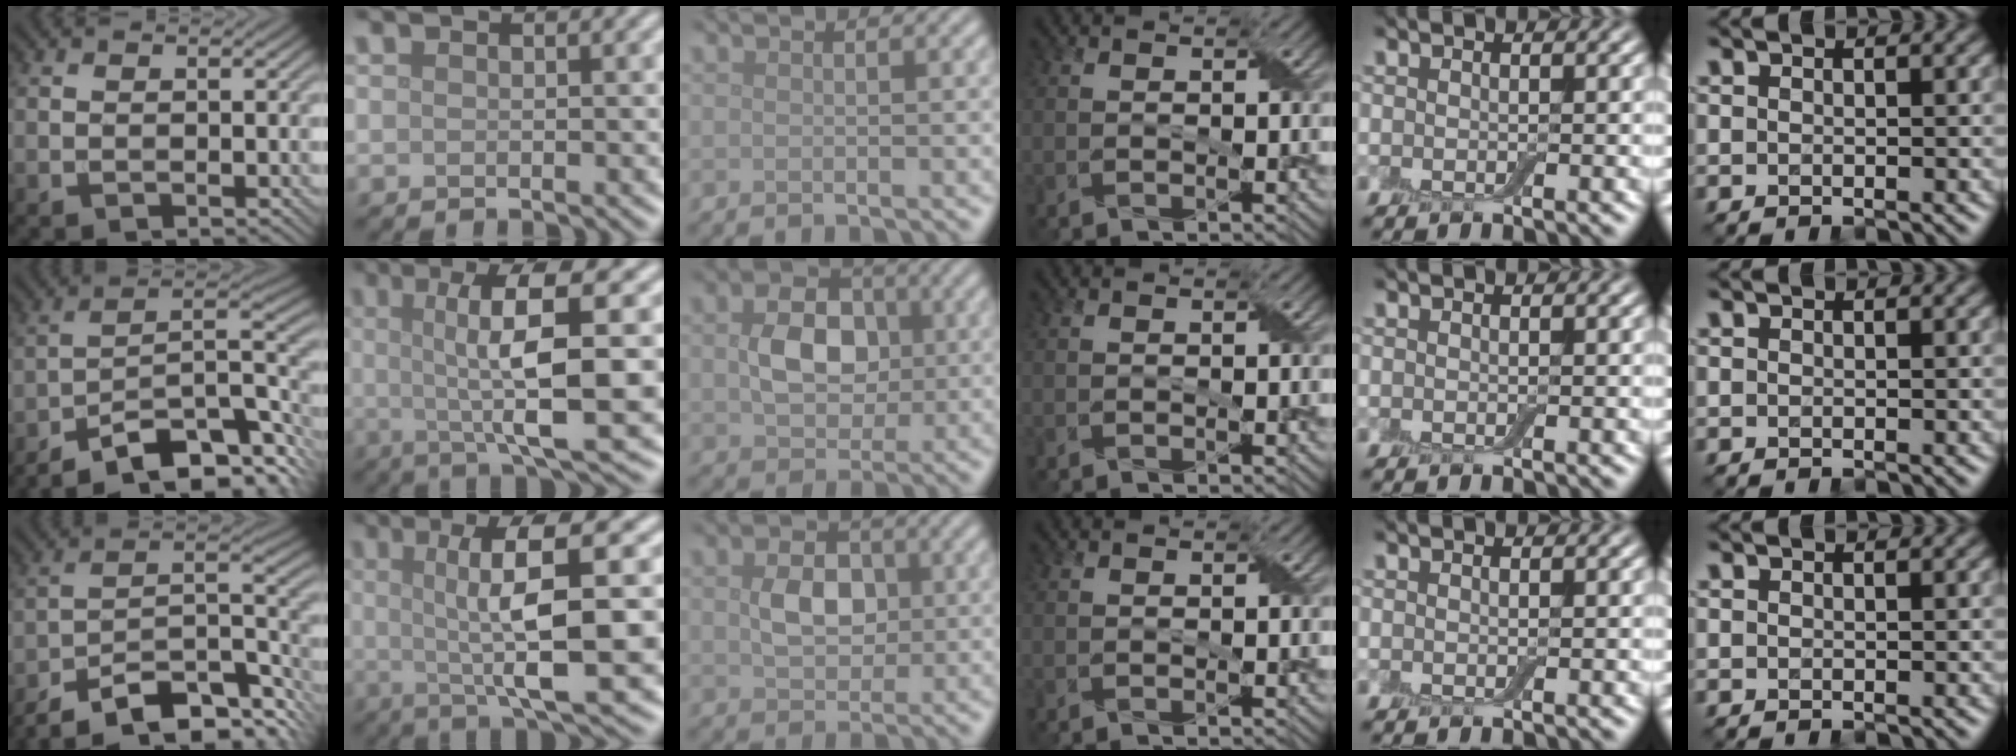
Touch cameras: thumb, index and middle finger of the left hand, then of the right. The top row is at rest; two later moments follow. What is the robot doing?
{"motion": "wrap", "object": "adhesive wrap"}